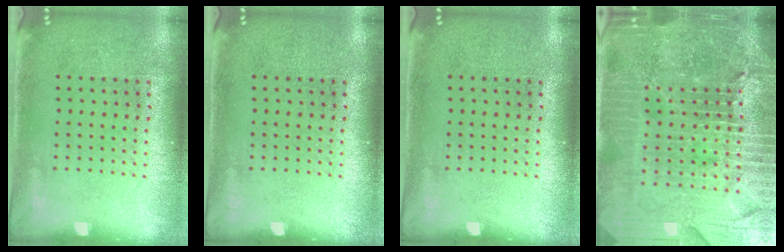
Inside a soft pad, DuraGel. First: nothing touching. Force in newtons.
{"total": 0.0}
{"total": 0.0}
{"total": 6.8, "press": 5.9, "slide": 3.3}